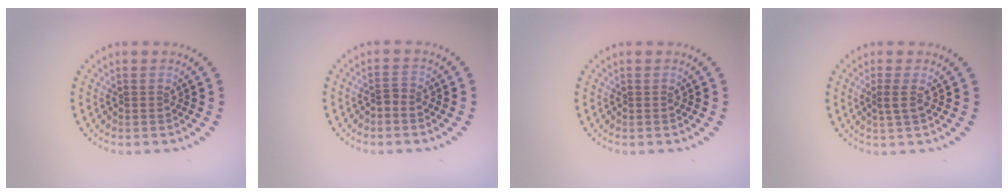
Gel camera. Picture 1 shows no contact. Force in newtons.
{"total": 0.7, "press": 0.5, "slide": 0.6}
{"total": 0.0}
{"total": 1.1, "press": 0.7, "slide": 0.8}